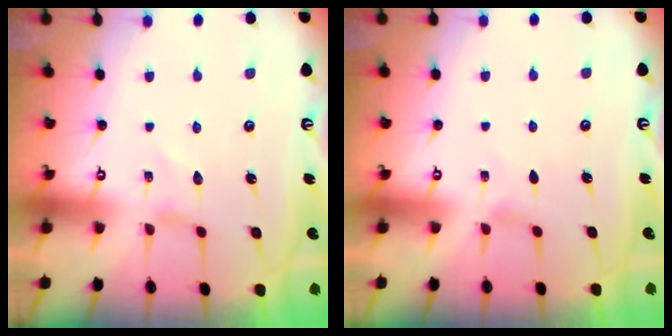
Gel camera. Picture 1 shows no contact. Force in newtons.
{"total": 0.0}